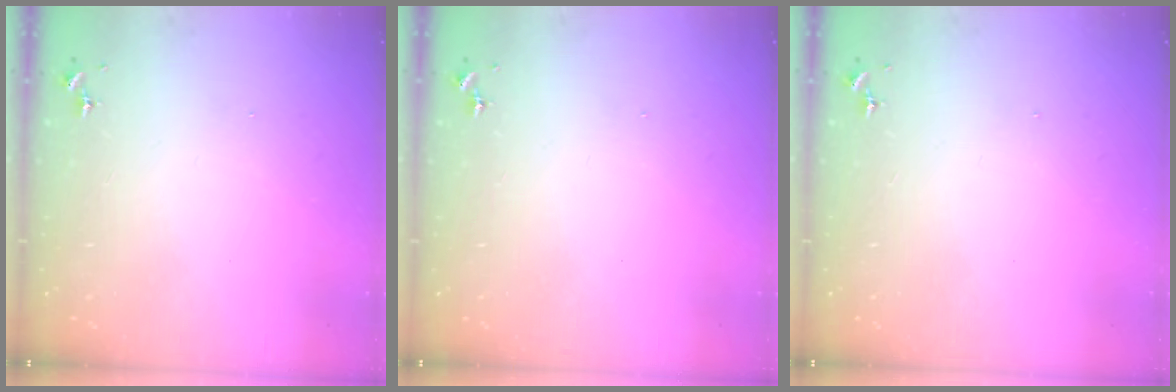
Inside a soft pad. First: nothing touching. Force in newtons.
{"total": 0.0}
{"total": 0.0}